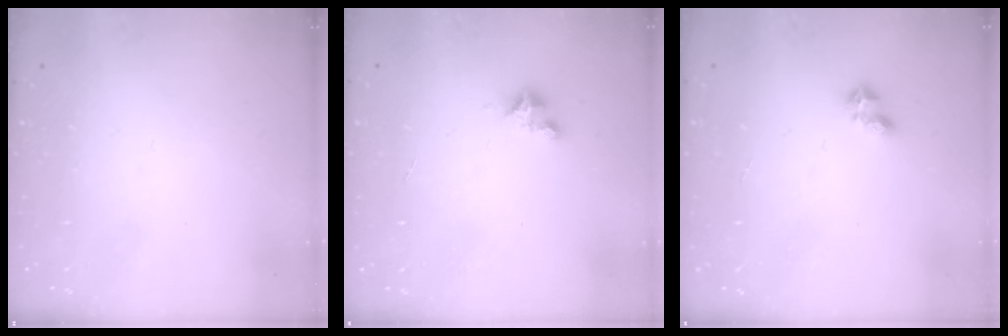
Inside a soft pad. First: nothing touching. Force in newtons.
{"total": 2.0, "press": 2.0, "slide": 0.3}
{"total": 2.9, "press": 2.8, "slide": 0.5}